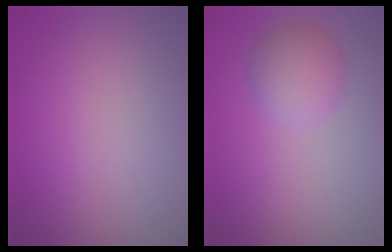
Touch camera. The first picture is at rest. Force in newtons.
{"total": 3.1, "press": 3.1, "slide": 0.1}